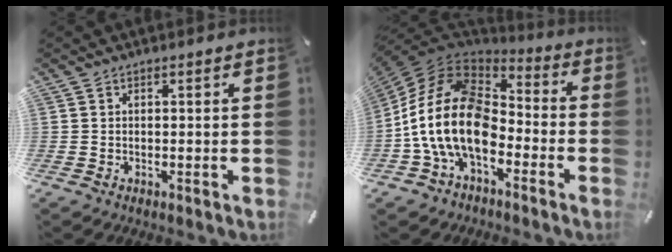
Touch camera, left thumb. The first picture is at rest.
{"total": 19.9, "force": [-6.2, 12.8, 13.9], "torque": [-0.297, 0.027, -0.111]}